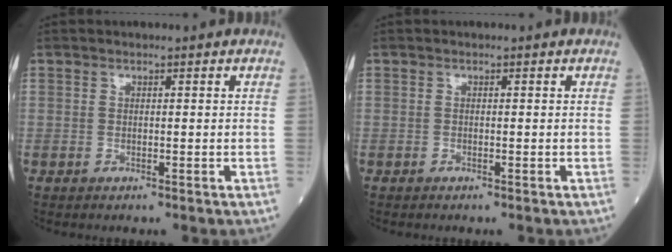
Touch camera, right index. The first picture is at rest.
{"total": 0.0}